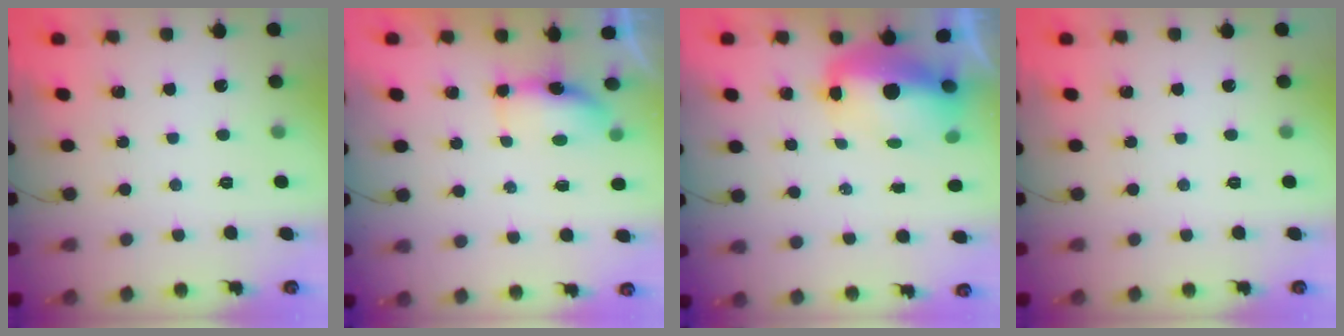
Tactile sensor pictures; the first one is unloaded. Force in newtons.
{"total": 5.2, "press": 5.2, "slide": 0.9}
{"total": 11.0, "press": 10.7, "slide": 2.5}
{"total": 0.0}